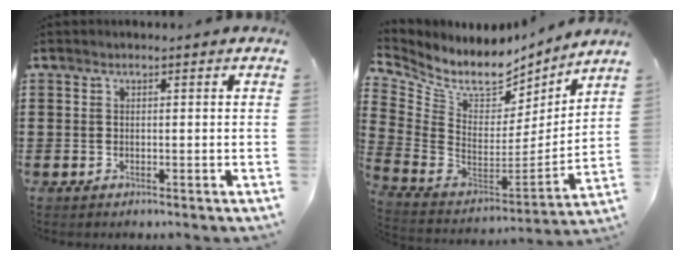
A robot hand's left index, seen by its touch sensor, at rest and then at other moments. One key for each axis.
{"total": 7.6, "fx": 5.8, "fy": 3.8, "fz": 3.1, "tx": -0.089, "ty": -0.054, "tz": 0.099}